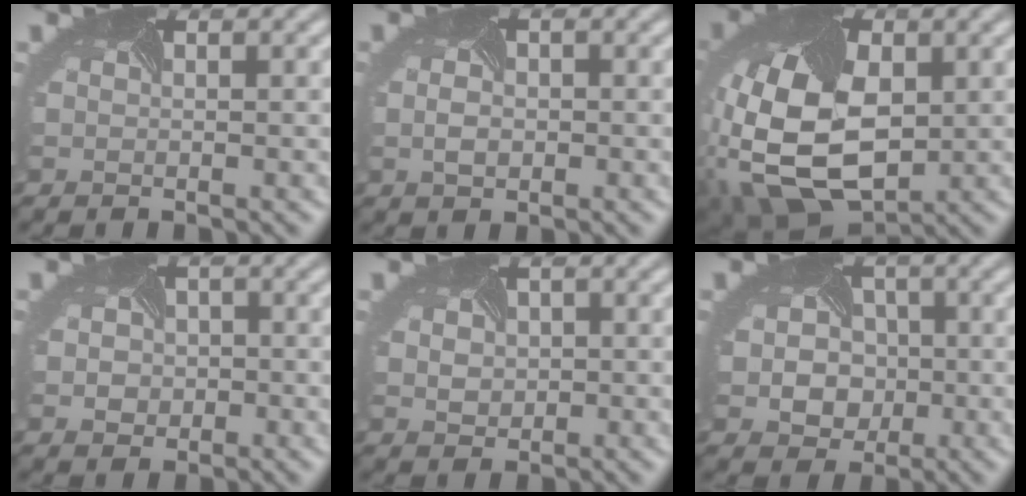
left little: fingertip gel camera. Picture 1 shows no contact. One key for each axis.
{"total": 1.6, "fx": -0.4, "fy": 1.1, "fz": 1.1, "tx": -0.028, "ty": -0.002, "tz": -0.002}
{"total": 12.7, "fx": -1.7, "fy": 8.1, "fz": 9.6, "tx": -0.239, "ty": -0.023, "tz": -0.025}
{"total": 2.4, "fx": -0.2, "fy": 2.1, "fz": 1.2, "tx": -0.017, "ty": -0.001, "tz": -0.006}
{"total": 2.4, "fx": 0.4, "fy": 2.1, "fz": 1.1, "tx": -0.018, "ty": 0.008, "tz": 0.004}
{"total": 5.0, "fx": -0.6, "fy": 4.2, "fz": 2.6, "tx": -0.033, "ty": -0.005, "tz": -0.003}